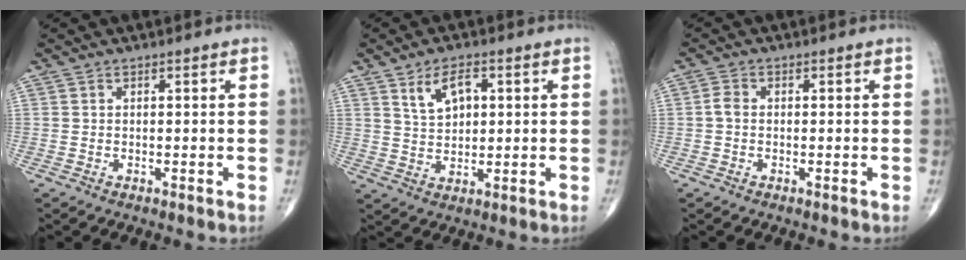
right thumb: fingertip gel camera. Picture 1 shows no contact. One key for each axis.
{"total": 6.3, "fx": 2.5, "fy": 3.6, "fz": 4.5, "tx": -0.064, "ty": -0.009, "tz": 0.050}
{"total": 1.8, "fx": -0.2, "fy": 1.3, "fz": 1.3, "tx": -0.022, "ty": 0.003, "tz": -0.010}